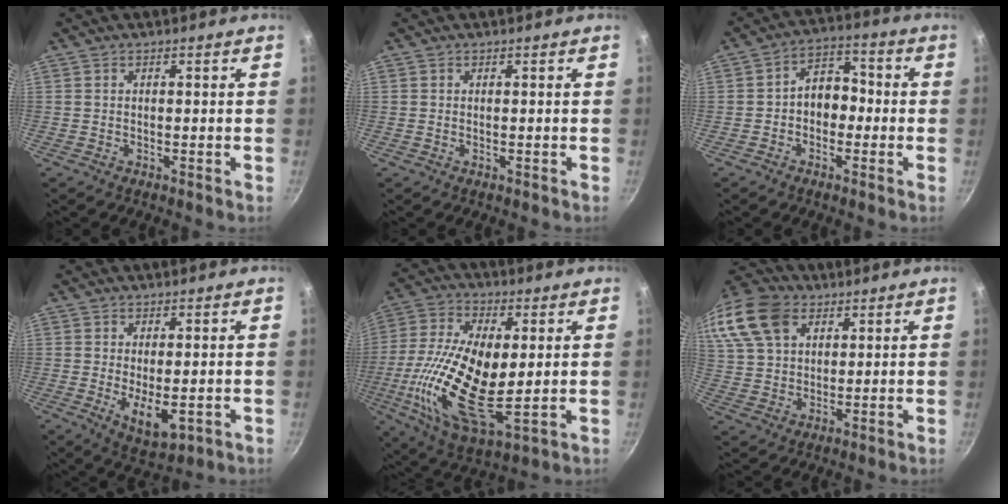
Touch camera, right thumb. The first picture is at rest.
{"total": 0.0}
{"total": 7.2, "force": [-1.2, 5.4, 4.6], "torque": [-0.024, 0.031, -0.032]}
{"total": 7.0, "force": [-1.0, 3.2, 6.2], "torque": [-0.097, -0.016, -0.001]}
{"total": 20.2, "force": [-0.2, 9.0, 18.0], "torque": [-0.360, -0.014, -0.010]}
{"total": 19.9, "force": [9.6, 13.6, 10.9], "torque": [-0.246, 0.024, 0.181]}